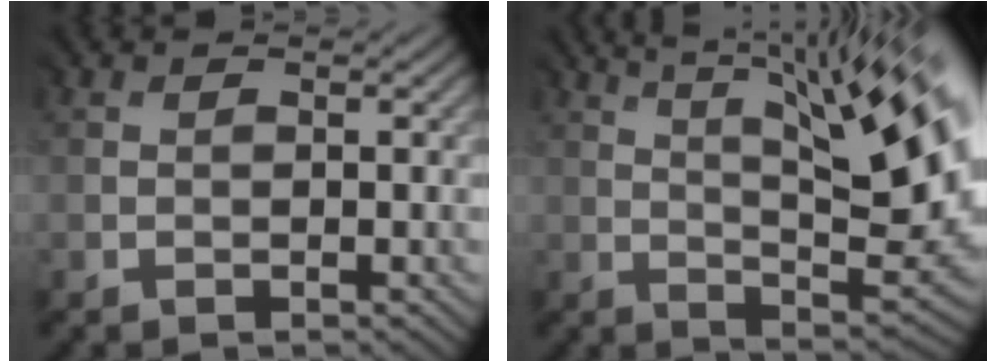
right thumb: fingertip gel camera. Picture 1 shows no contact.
{"total": 14.4, "force": [4.8, 3.8, 13.0], "torque": [-0.183, 0.029, 0.082]}